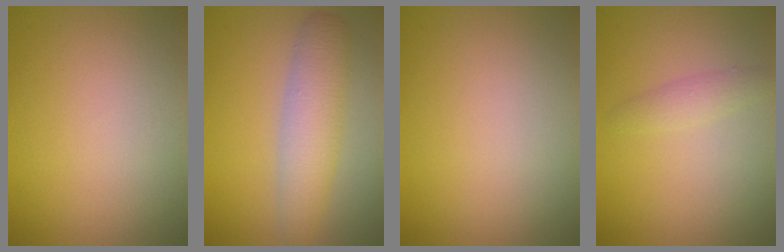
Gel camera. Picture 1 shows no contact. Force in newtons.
{"total": 4.1, "press": 4.1, "slide": 0.0}
{"total": 0.0}
{"total": 1.4, "press": 1.4, "slide": 0.0}